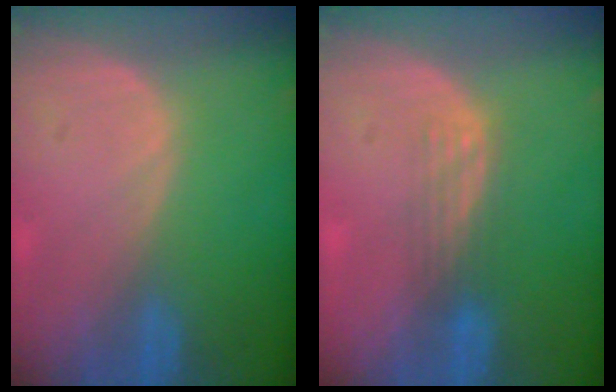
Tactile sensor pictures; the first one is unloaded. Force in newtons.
{"total": 2.9, "press": 2.6, "slide": 1.3}